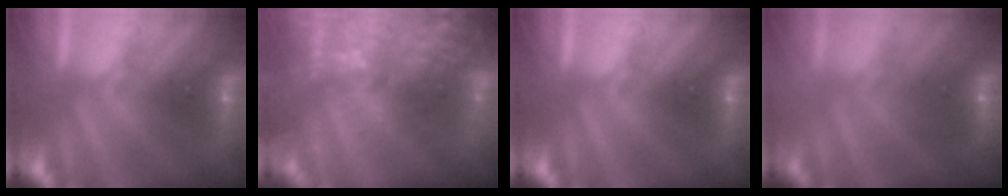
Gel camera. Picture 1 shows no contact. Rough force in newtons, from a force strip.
{"total": 8.9}
{"total": 0.0}
{"total": 2.0}